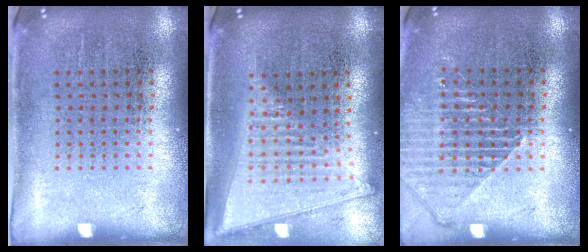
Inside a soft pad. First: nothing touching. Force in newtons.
{"total": 1.8, "press": 1.6, "slide": 0.9}
{"total": 1.3, "press": 1.3, "slide": 0.4}